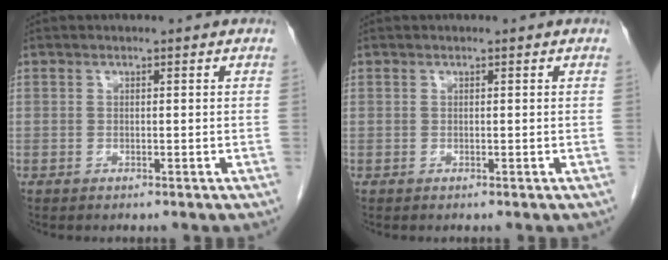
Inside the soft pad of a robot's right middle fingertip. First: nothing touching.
{"total": 0.0}